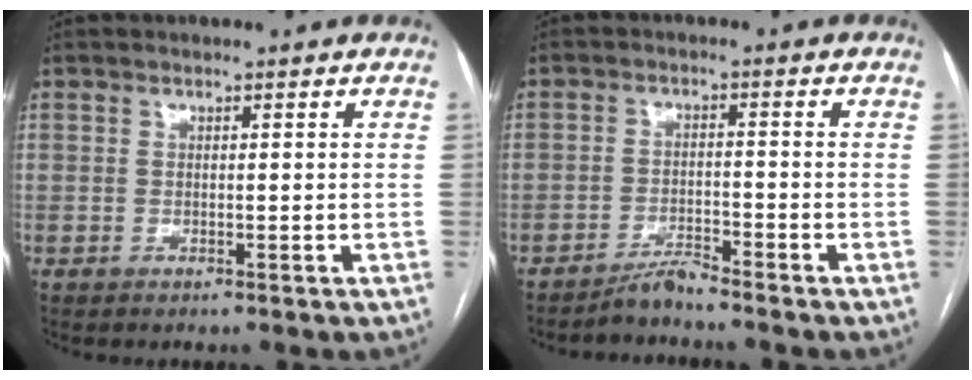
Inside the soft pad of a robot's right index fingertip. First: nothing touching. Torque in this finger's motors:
{"motor_torque": [-0.88, -0.64, -0.12, -0.06]}